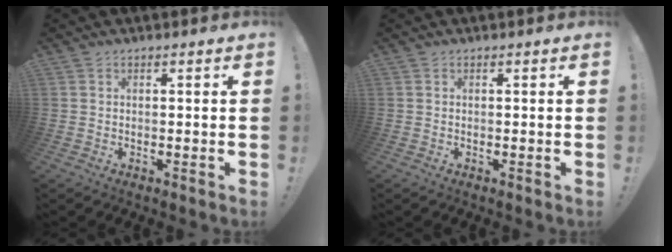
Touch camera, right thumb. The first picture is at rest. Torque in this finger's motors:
{"motor_torque": [-0.03, 0.02, 0.01, -0.01, 0.01]}